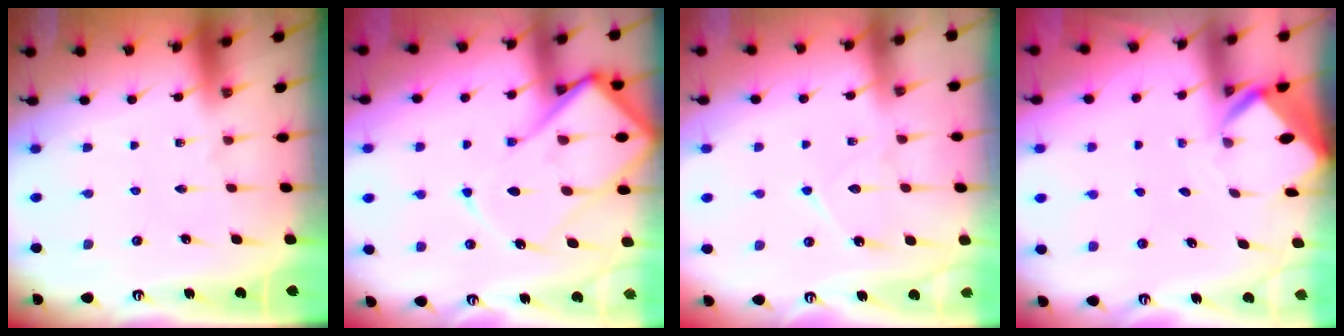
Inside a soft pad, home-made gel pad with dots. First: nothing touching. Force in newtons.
{"total": 18.4, "press": 18.3, "slide": 1.9}
{"total": 7.6, "press": 7.5, "slide": 0.8}
{"total": 3.3, "press": 3.3, "slide": 0.1}